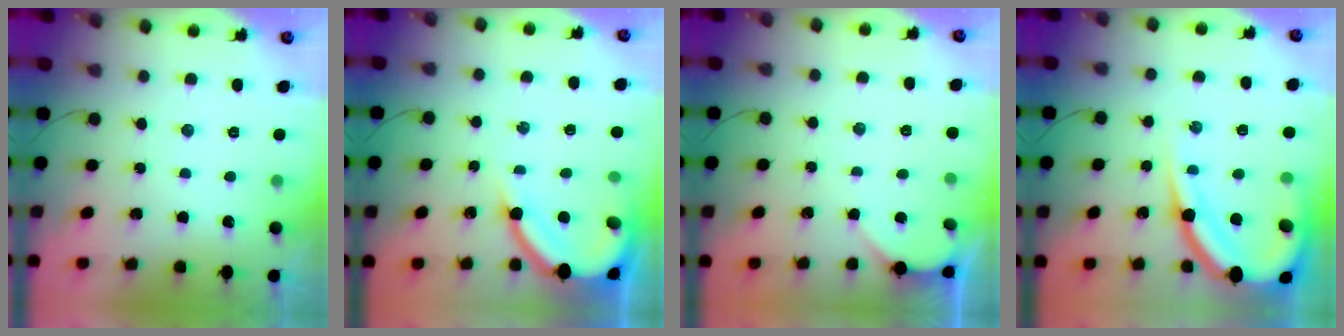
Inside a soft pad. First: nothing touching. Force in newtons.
{"total": 11.2, "press": 11.1, "slide": 1.2}
{"total": 1.8, "press": 1.8, "slide": 0.2}
{"total": 15.9, "press": 15.8, "slide": 1.6}